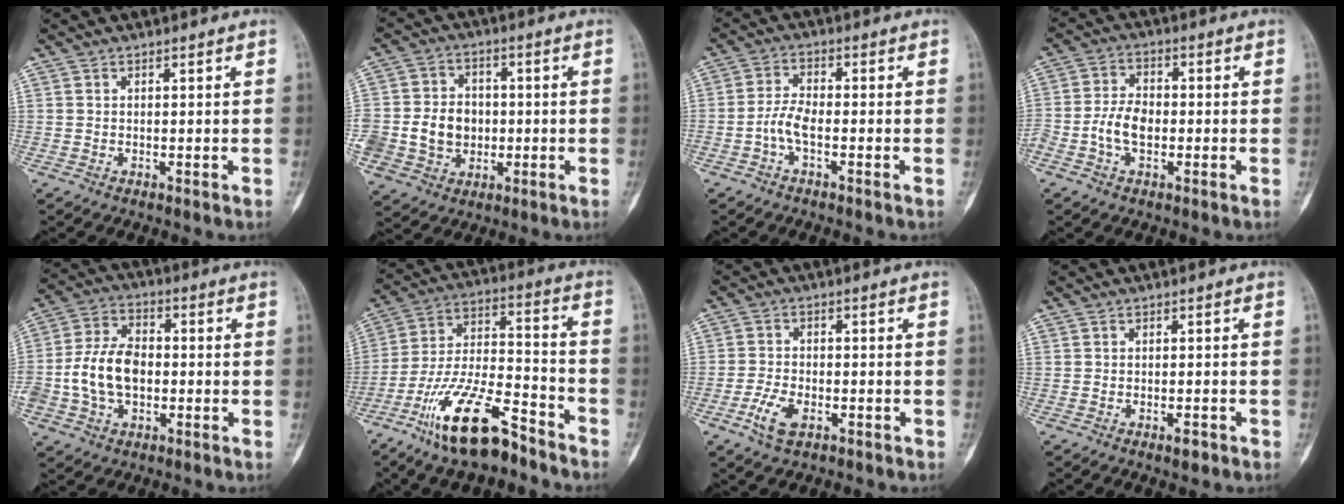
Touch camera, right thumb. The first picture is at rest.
{"total": 15.3, "force": [-1.8, 12.7, 8.3], "torque": [-0.170, 0.021, -0.022]}
{"total": 4.1, "force": [-1.6, 1.2, 3.5], "torque": [-0.079, 0.011, -0.042]}
{"total": 5.9, "force": [-1.5, 3.4, 4.5], "torque": [-0.090, 0.016, -0.039]}
{"total": 11.6, "force": [-1.6, 7.7, 8.5], "torque": [-0.159, 0.031, -0.038]}
{"total": 17.7, "force": [-12.0, 5.7, 11.8], "torque": [-0.220, 0.079, -0.215]}
{"total": 5.4, "force": [-2.7, 2.9, 3.8], "torque": [-0.081, 0.010, -0.048]}
{"total": 1.7, "force": [-1.1, 0.6, 1.2], "torque": [-0.021, 0.004, -0.014]}